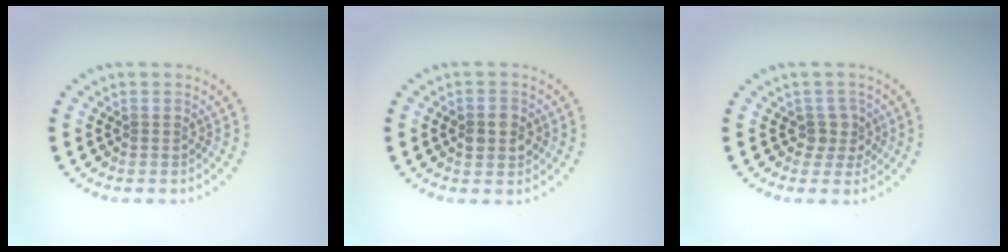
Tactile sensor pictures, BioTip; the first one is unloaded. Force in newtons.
{"total": 2.0, "press": 2.0, "slide": 0.1}
{"total": 2.0, "press": 1.5, "slide": 1.3}